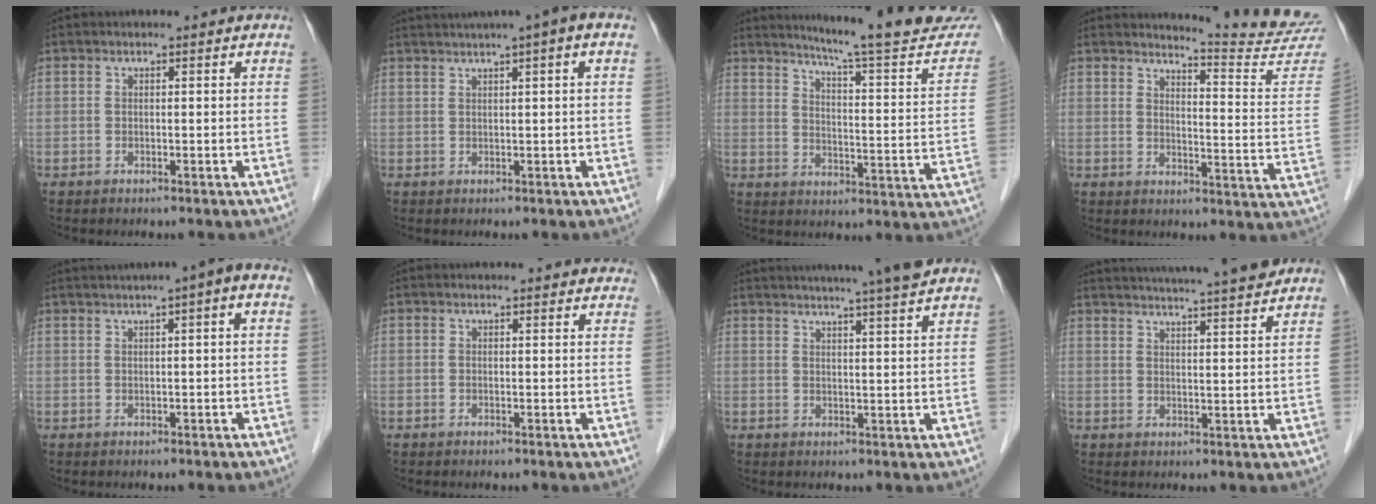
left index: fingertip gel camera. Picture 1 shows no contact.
{"total": 6.6, "force": [4.0, -0.3, 5.3], "torque": [-0.079, 0.033, 0.058]}
{"total": 20.7, "force": [19.0, 0.7, 8.1], "torque": [-0.110, -0.075, 0.233]}
{"total": 13.6, "force": [13.4, -1.8, 0.8], "torque": [-0.014, -0.121, 0.146]}
{"total": 5.4, "force": [2.5, 0.1, 4.8], "torque": [-0.073, 0.026, 0.037]}
{"total": 4.7, "force": [4.4, 1.2, 1.2], "torque": [-0.007, 0.010, 0.036]}
{"total": 12.3, "force": [10.7, -0.9, 6.0], "torque": [-0.095, 0.007, 0.132]}
{"total": 16.3, "force": [14.8, -0.2, 6.8], "torque": [-0.117, 0.004, 0.198]}